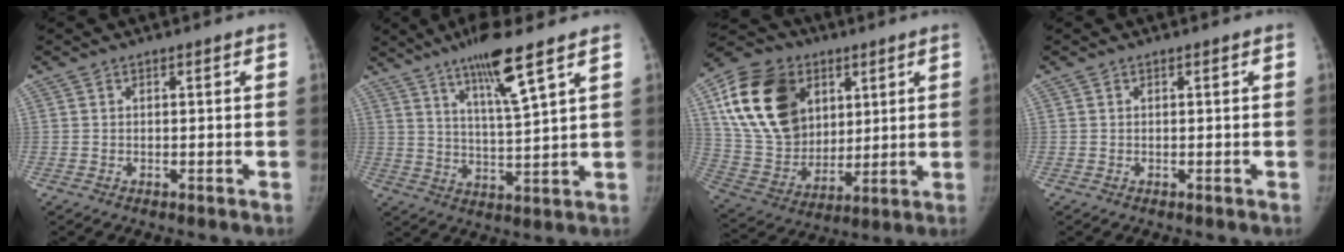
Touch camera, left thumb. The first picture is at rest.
{"total": 10.7, "force": [6.6, 0.6, 8.4], "torque": [-0.147, -0.040, 0.120]}
{"total": 23.5, "force": [8.1, 17.5, 13.6], "torque": [-0.238, -0.010, 0.153]}
{"total": 0.0}